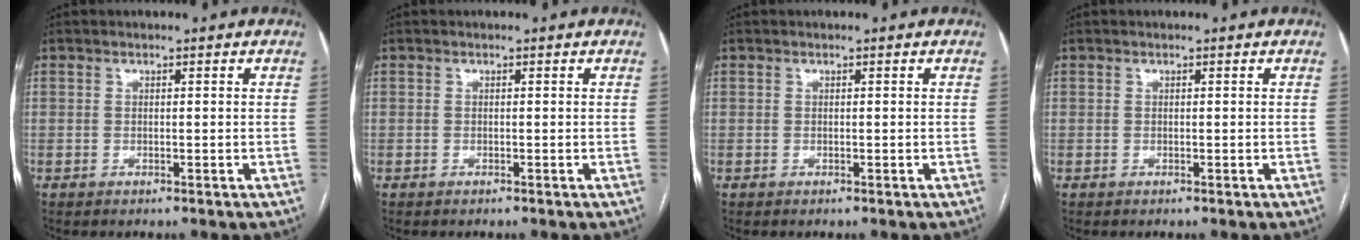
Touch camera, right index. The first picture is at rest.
{"total": 0.0}
{"total": 0.0}
{"total": 0.0}